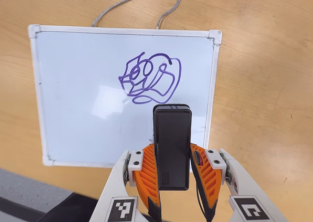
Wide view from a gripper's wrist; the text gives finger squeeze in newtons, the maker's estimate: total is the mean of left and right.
{"total": 3.9, "left": 2.6, "right": 5.1}